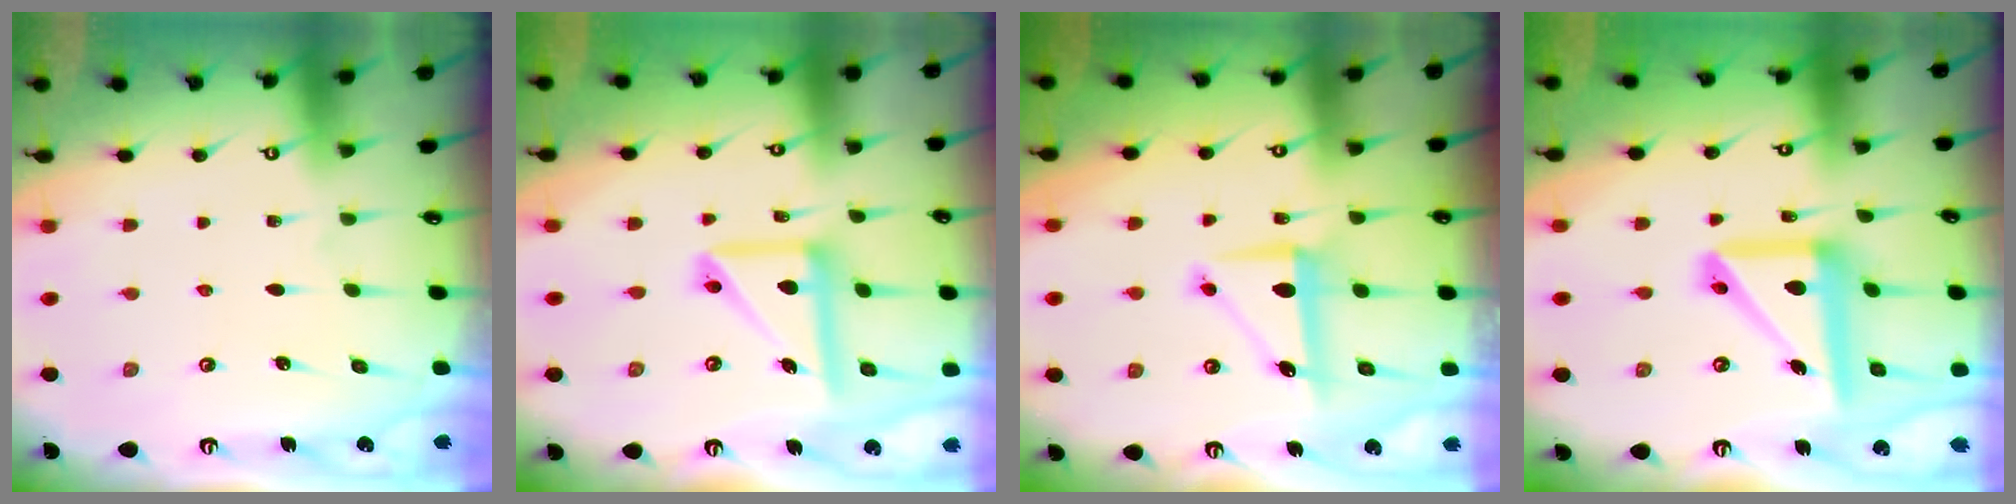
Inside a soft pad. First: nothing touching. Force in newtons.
{"total": 13.9, "press": 13.8, "slide": 1.8}
{"total": 8.4, "press": 8.4, "slide": 0.6}
{"total": 15.3, "press": 15.1, "slide": 2.6}